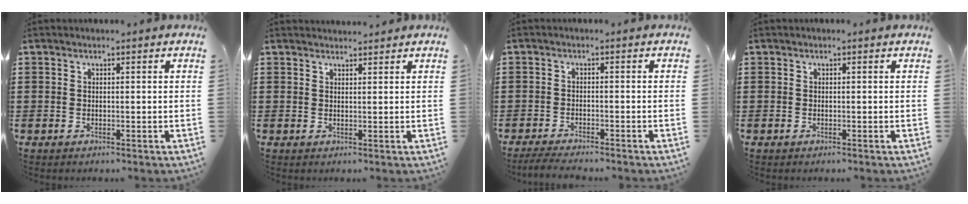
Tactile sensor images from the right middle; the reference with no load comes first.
{"total": 1.4, "force": [1.4, 0.2, 0.1], "torque": [0.003, -0.003, 0.025]}
{"total": 2.7, "force": [-2.6, 0.1, 0.7], "torque": [-0.020, 0.000, -0.056]}
{"total": 0.0}